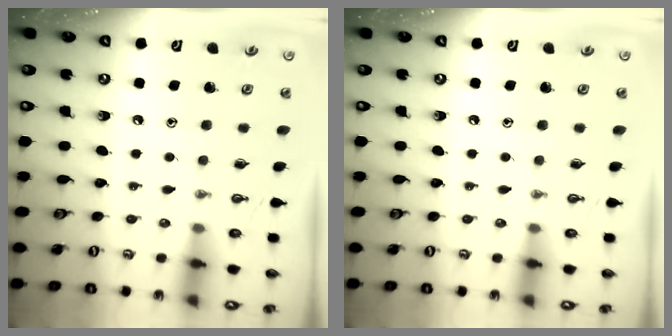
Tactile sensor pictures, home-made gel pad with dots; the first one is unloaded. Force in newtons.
{"total": 0.0}